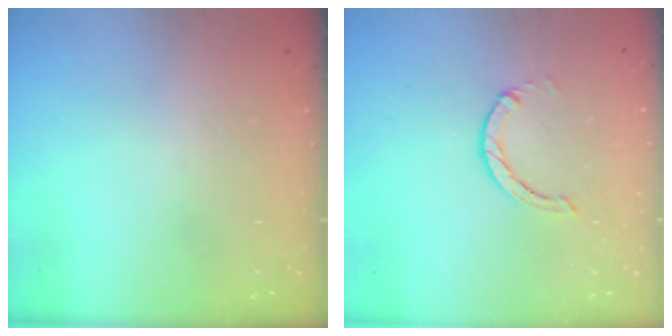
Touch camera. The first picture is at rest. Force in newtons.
{"total": 1.0, "press": 0.9, "slide": 0.3}